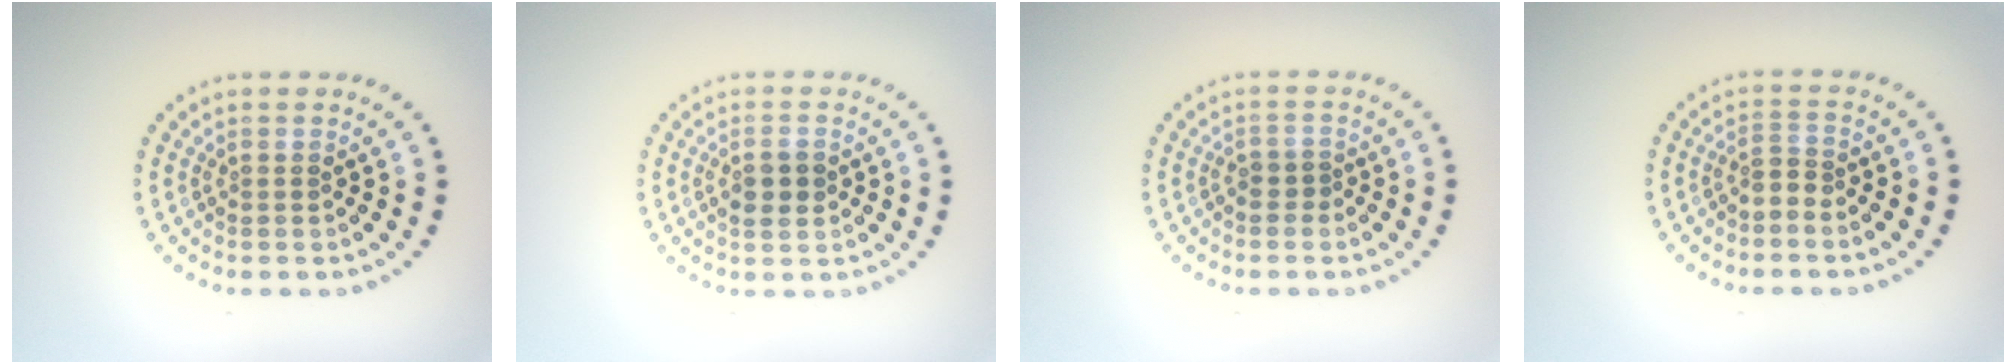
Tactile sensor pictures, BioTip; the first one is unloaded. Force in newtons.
{"total": 2.2, "press": 2.2, "slide": 0.1}
{"total": 1.0, "press": 0.8, "slide": 0.7}
{"total": 1.7, "press": 1.3, "slide": 1.2}